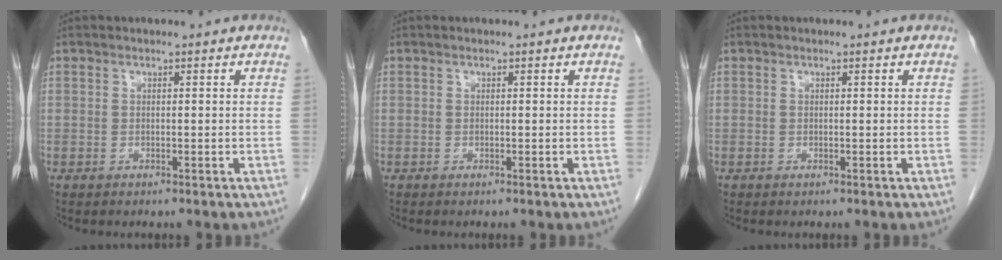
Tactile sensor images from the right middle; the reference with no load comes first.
{"total": 0.0}
{"total": 0.0}